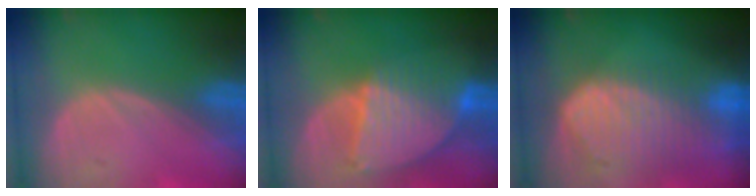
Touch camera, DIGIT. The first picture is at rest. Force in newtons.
{"total": 8.6, "press": 7.5, "slide": 4.1}
{"total": 10.3, "press": 8.9, "slide": 5.3}